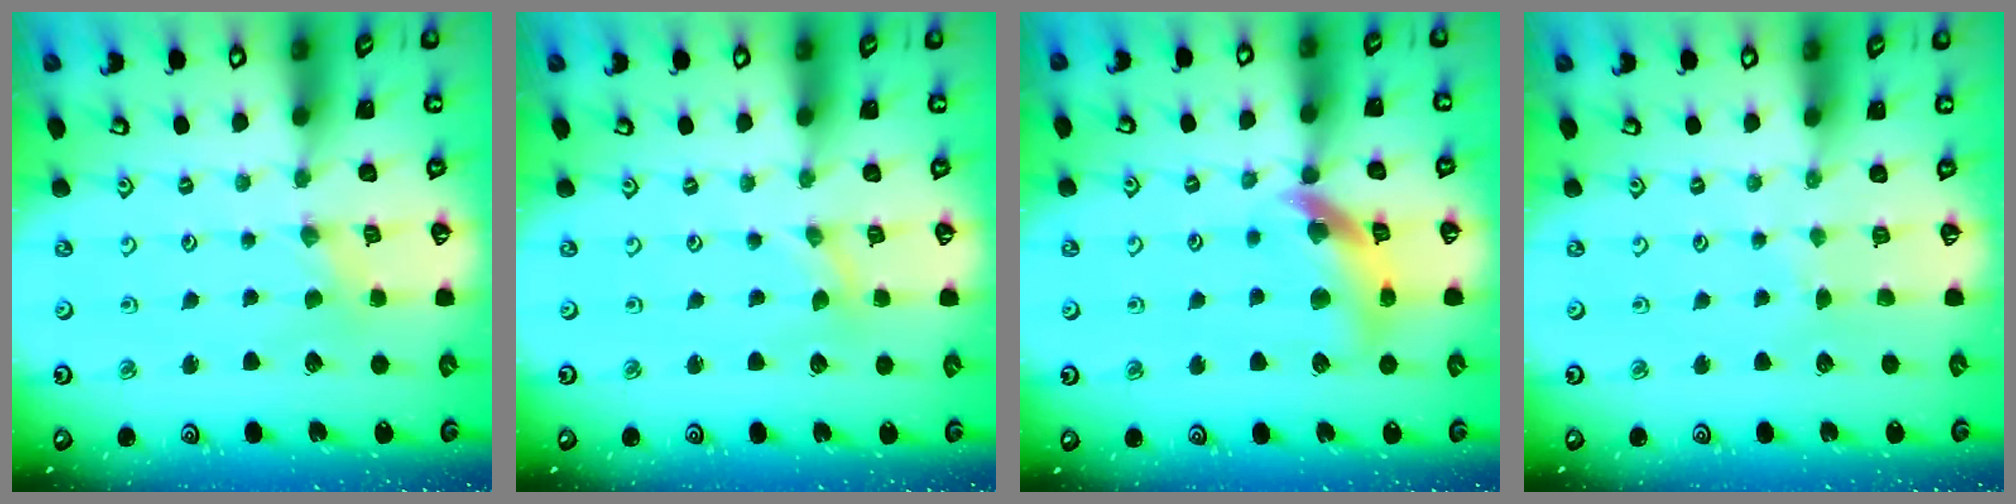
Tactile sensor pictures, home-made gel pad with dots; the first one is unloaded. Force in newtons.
{"total": 0.0}
{"total": 13.8, "press": 13.7, "slide": 1.7}
{"total": 1.7, "press": 1.7, "slide": 0.2}